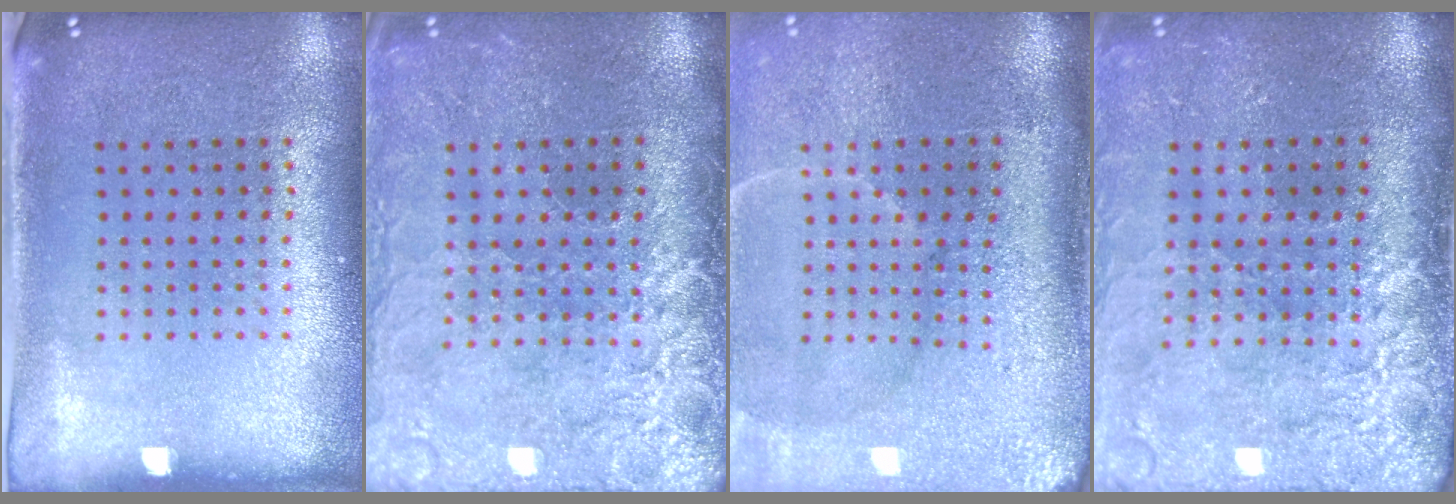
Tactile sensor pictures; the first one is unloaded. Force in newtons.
{"total": 4.0, "press": 3.5, "slide": 2.0}
{"total": 4.7, "press": 3.9, "slide": 2.7}
{"total": 4.6, "press": 3.8, "slide": 2.7}